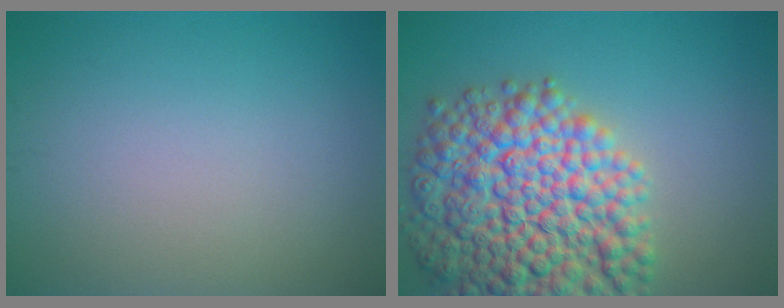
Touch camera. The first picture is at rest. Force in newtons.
{"total": 12.4, "press": 12.3, "slide": 0.4}